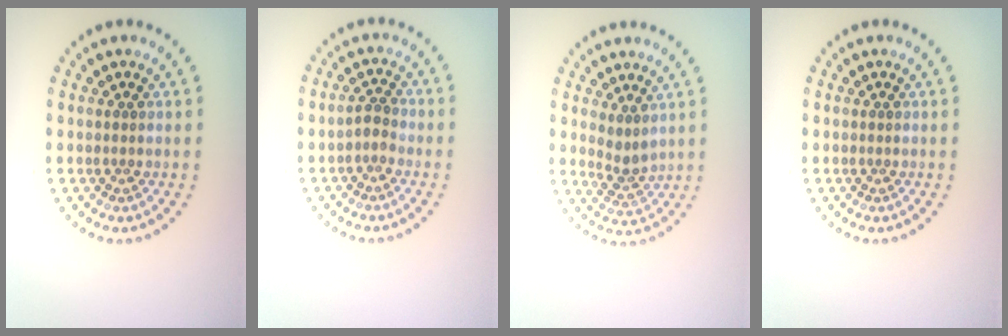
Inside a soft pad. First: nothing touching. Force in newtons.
{"total": 1.3, "press": 1.0, "slide": 0.8}
{"total": 2.0, "press": 1.5, "slide": 1.3}
{"total": 0.0}